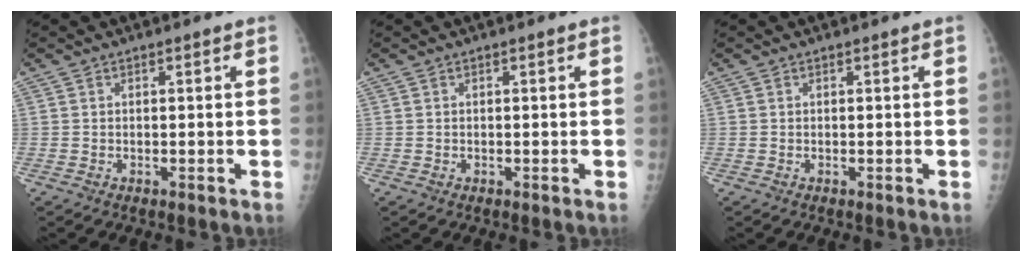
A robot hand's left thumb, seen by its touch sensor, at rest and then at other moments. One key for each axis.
{"total": 0.0}
{"total": 0.0}